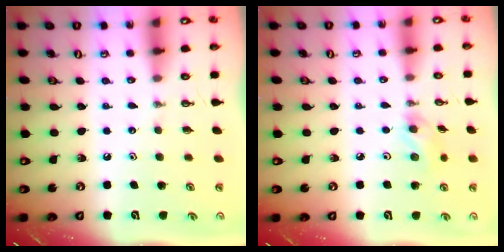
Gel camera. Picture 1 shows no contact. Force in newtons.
{"total": 5.4, "press": 5.3, "slide": 1.0}